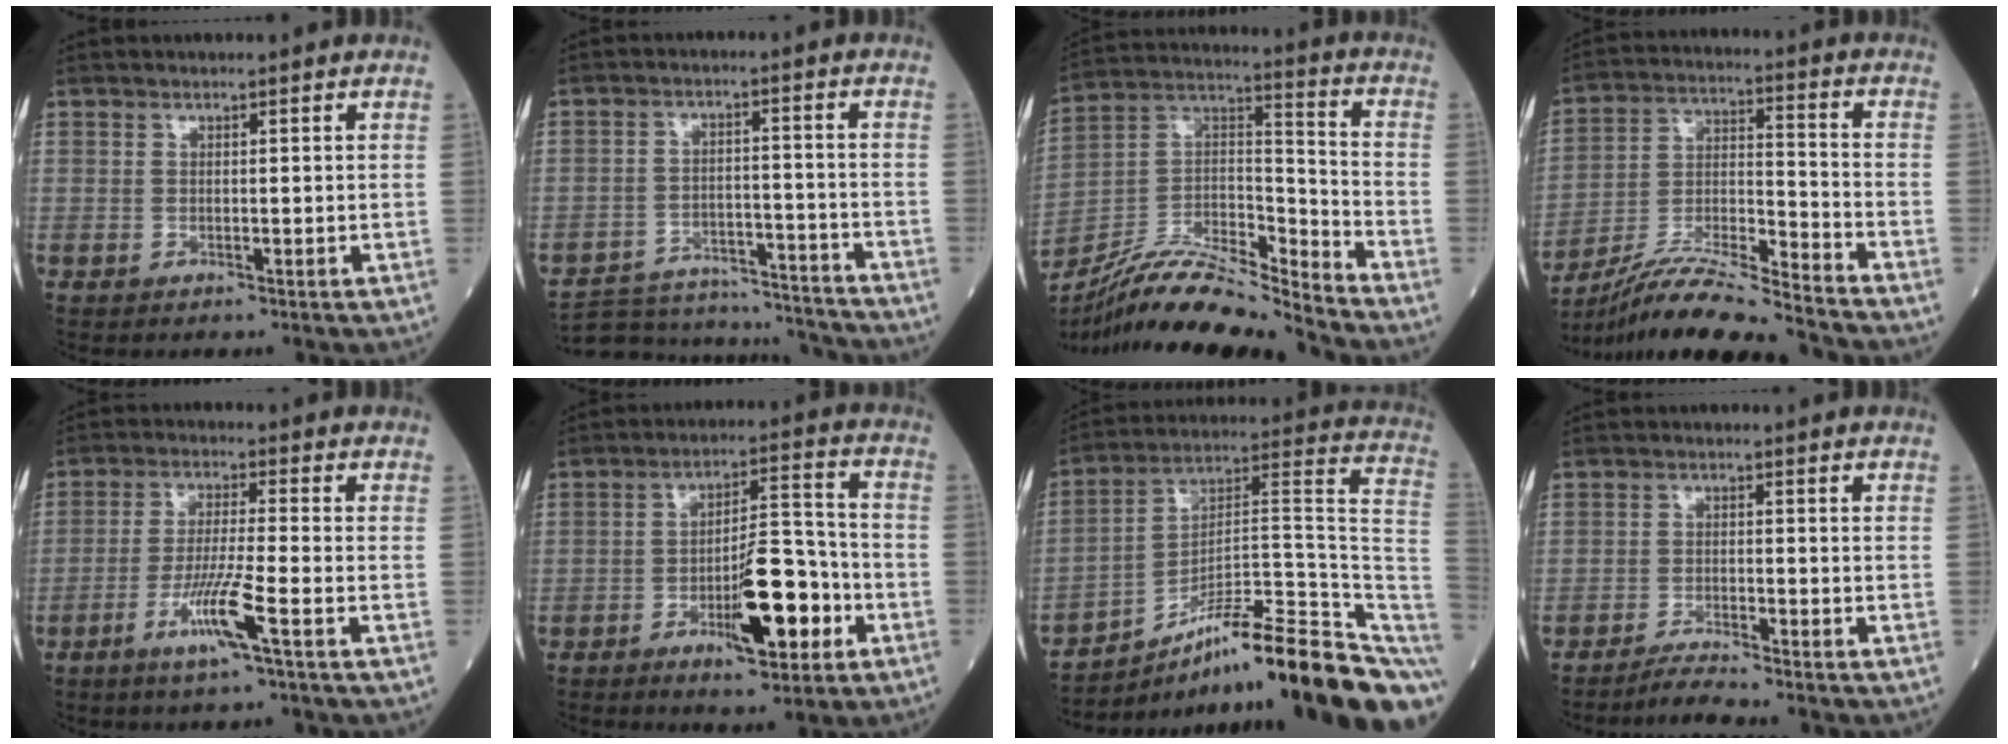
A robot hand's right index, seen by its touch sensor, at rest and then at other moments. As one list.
[{"total": 15.9, "force": [-15.6, 2.3, 2.2], "torque": [-0.038, 0.022, -0.217]}, {"total": 16.9, "force": [-15.8, -0.2, 6.3], "torque": [-0.110, 0.034, -0.287]}, {"total": 16.7, "force": [-15.5, -0.9, 6.4], "torque": [-0.124, -0.003, -0.274]}, {"total": 7.5, "force": [-3.5, -0.6, 6.5], "torque": [-0.130, -0.011, -0.069]}, {"total": 11.3, "force": [-4.5, 2.8, 10.0], "torque": [-0.163, 0.010, -0.066]}, {"total": 24.5, "force": [-15.0, 3.0, 19.2], "torque": [-0.177, 0.051, -0.224]}, {"total": 3.9, "force": [-3.6, -1.2, 0.9], "torque": [-0.022, -0.017, -0.064]}]